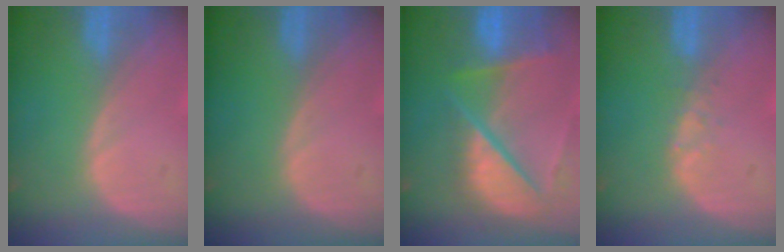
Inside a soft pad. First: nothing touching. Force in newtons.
{"total": 0.0}
{"total": 10.6, "press": 8.7, "slide": 6.0}
{"total": 1.4, "press": 1.4, "slide": 0.2}